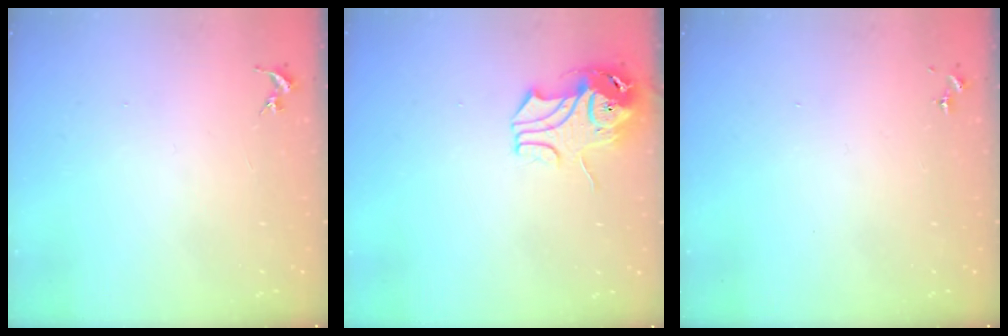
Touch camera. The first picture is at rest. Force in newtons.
{"total": 9.5, "press": 9.4, "slide": 1.2}
{"total": 0.0}